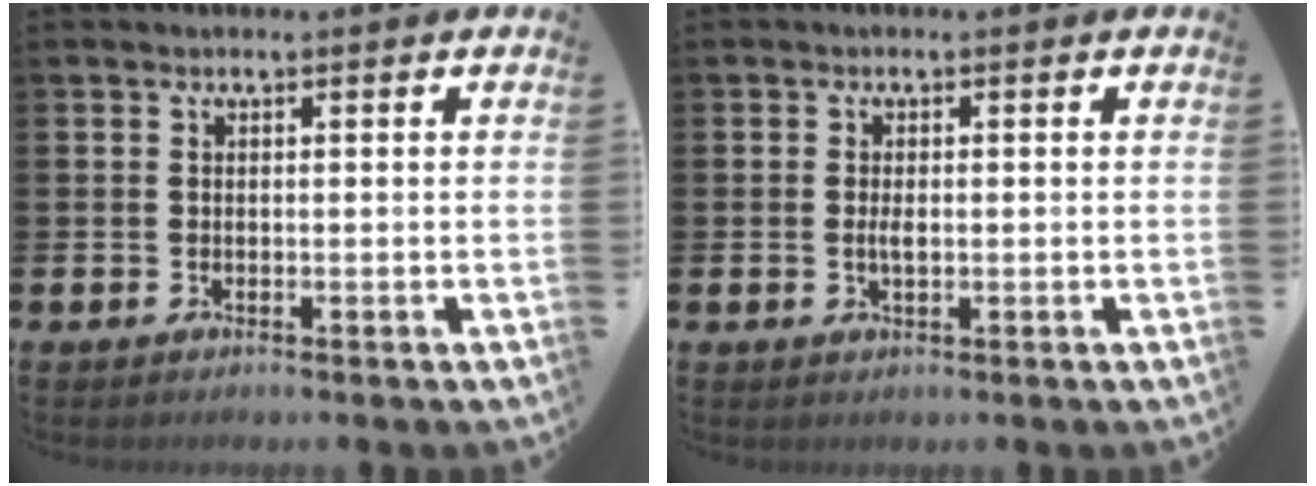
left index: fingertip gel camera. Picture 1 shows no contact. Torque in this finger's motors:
{"motor_torque": [0.37, -0.01, 0.03, 0.02]}